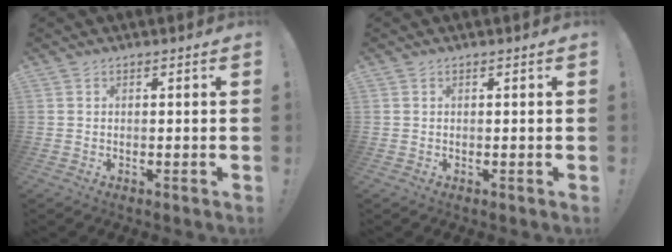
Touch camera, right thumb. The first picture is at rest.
{"total": 0.0}